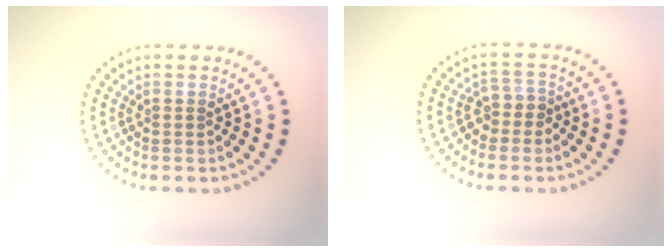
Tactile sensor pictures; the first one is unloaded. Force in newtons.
{"total": 1.9, "press": 1.5, "slide": 1.2}